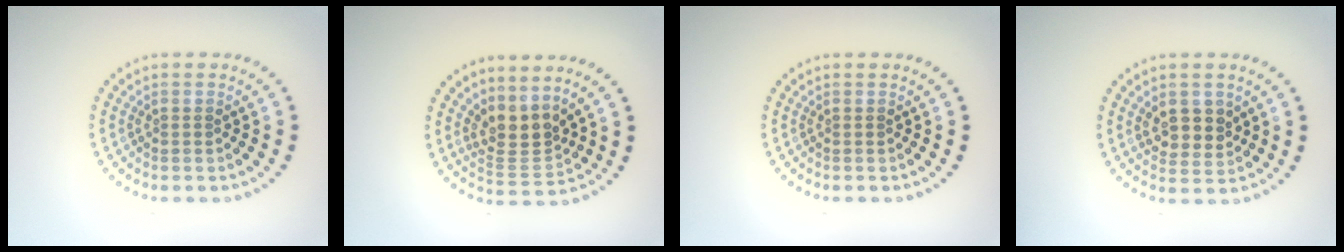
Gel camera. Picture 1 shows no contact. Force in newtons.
{"total": 3.1, "press": 2.3, "slide": 2.0}
{"total": 0.0}
{"total": 3.0, "press": 2.8, "slide": 0.9}